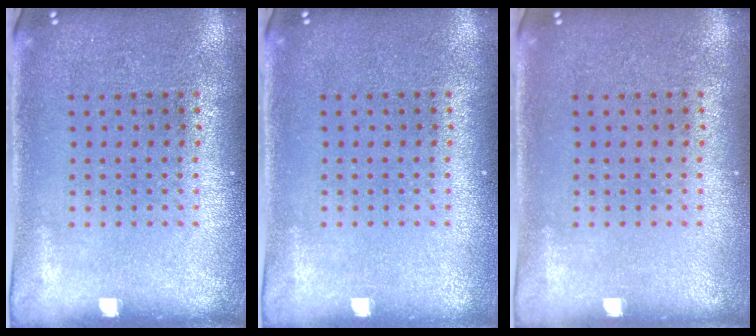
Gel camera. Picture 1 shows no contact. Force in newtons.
{"total": 0.0}
{"total": 0.0}